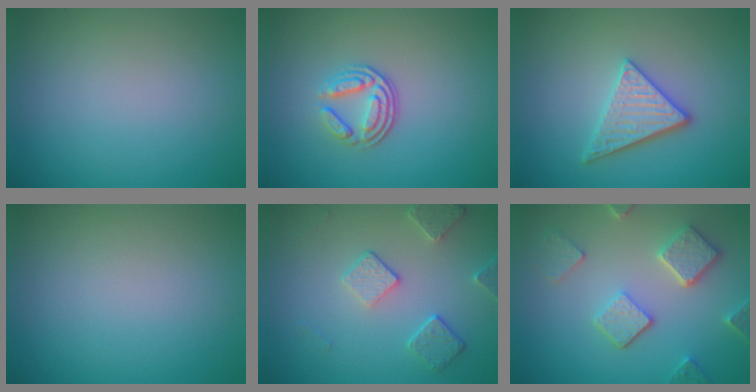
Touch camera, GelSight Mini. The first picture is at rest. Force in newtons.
{"total": 3.5, "press": 2.5, "slide": 2.5}
{"total": 3.3, "press": 3.0, "slide": 1.5}
{"total": 0.0}
{"total": 3.0, "press": 2.7, "slide": 1.4}
{"total": 5.0, "press": 3.9, "slide": 3.2}